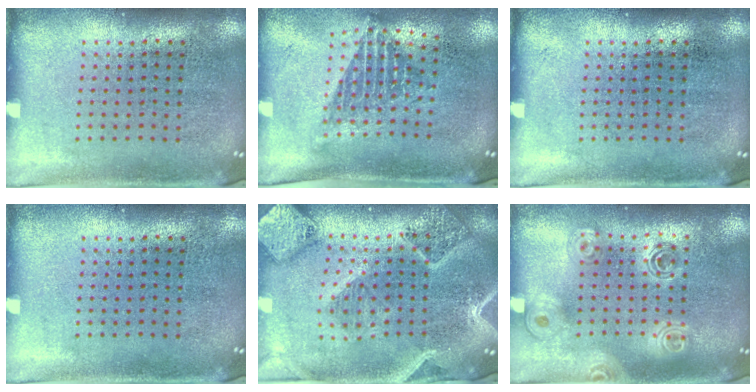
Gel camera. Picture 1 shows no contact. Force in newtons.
{"total": 1.3, "press": 1.0, "slide": 0.9}
{"total": 0.0}
{"total": 0.0}
{"total": 2.9, "press": 2.5, "slide": 1.5}
{"total": 1.7, "press": 1.5, "slide": 0.8}